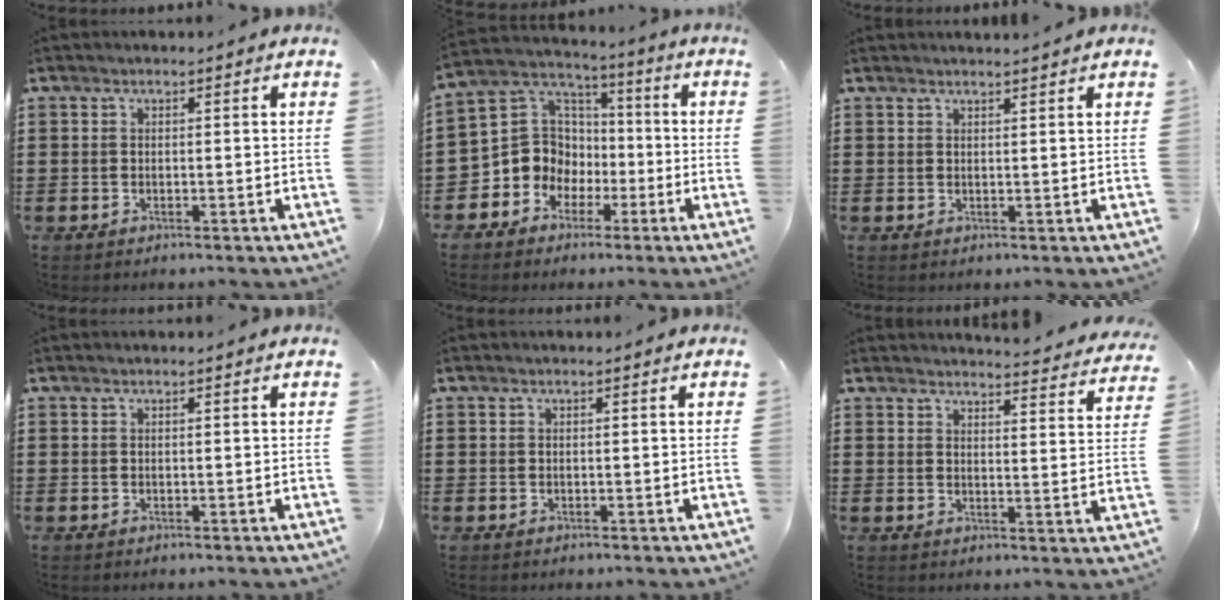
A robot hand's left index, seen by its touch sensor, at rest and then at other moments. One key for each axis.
{"total": 9.5, "fx": -2.5, "fy": 8.8, "fz": 2.6, "tx": -0.102, "ty": 0.000, "tz": -0.047}
{"total": 1.2, "fx": 1.1, "fy": -0.1, "fz": 0.3, "tx": -0.007, "ty": -0.003, "tz": 0.022}
{"total": 0.0}
{"total": 0.0}
{"total": 3.9, "fx": 3.9, "fy": -0.1, "fz": 0.5, "tx": -0.009, "ty": -0.029, "tz": 0.065}